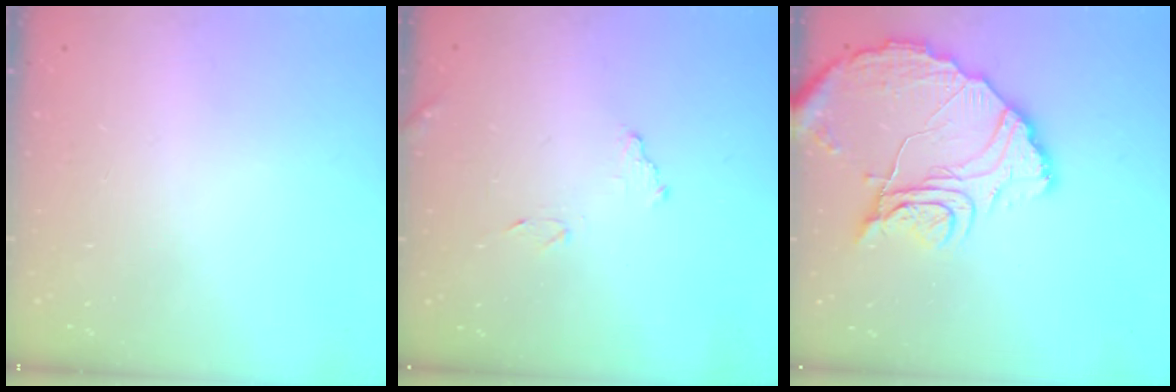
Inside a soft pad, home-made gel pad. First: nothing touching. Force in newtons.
{"total": 8.8, "press": 8.8, "slide": 0.4}
{"total": 15.8, "press": 15.7, "slide": 1.4}